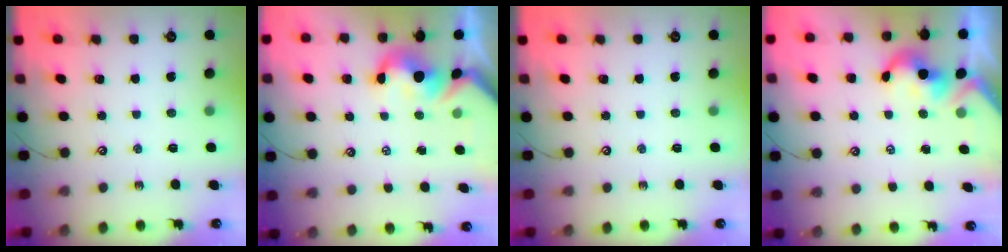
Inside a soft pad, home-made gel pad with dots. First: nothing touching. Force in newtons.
{"total": 3.0, "press": 2.8, "slide": 1.0}
{"total": 0.0}
{"total": 2.0, "press": 2.0, "slide": 0.3}